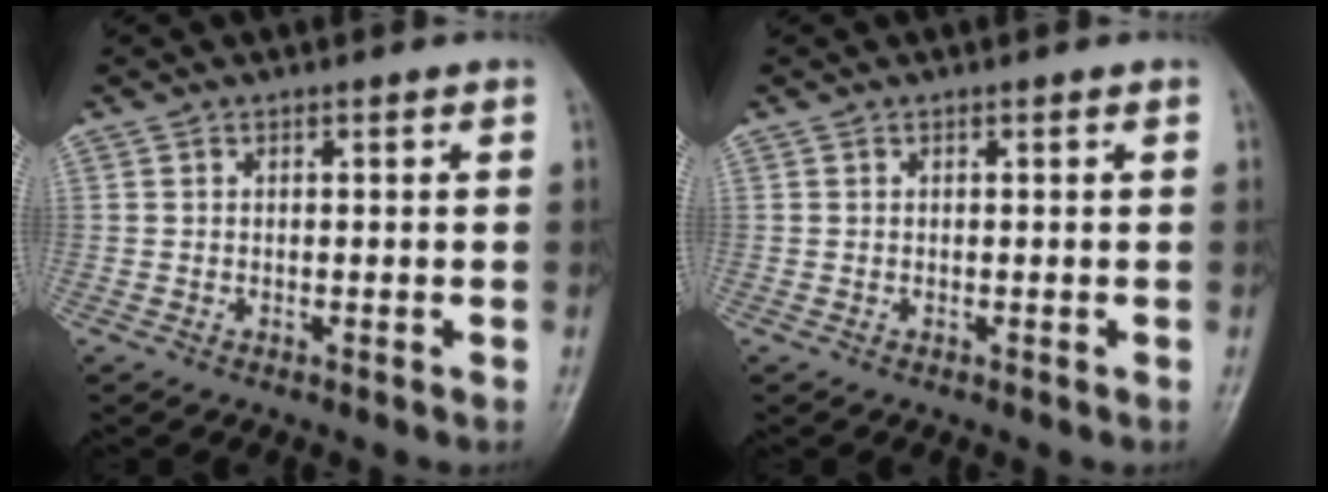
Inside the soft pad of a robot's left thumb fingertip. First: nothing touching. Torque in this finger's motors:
{"motor_torque": [-0.04, 0.05, -0.02, 0.09, 0.01]}